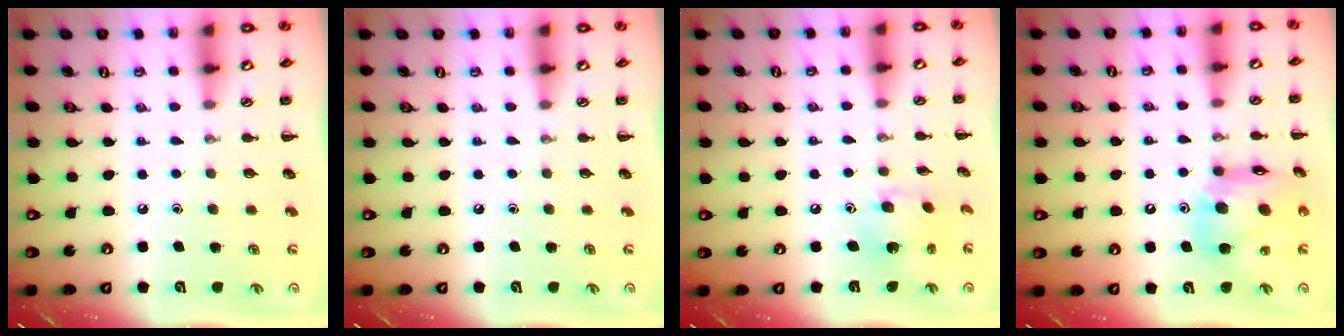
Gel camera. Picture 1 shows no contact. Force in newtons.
{"total": 0.0}
{"total": 5.7, "press": 5.7, "slide": 0.8}
{"total": 15.5, "press": 14.8, "slide": 4.4}